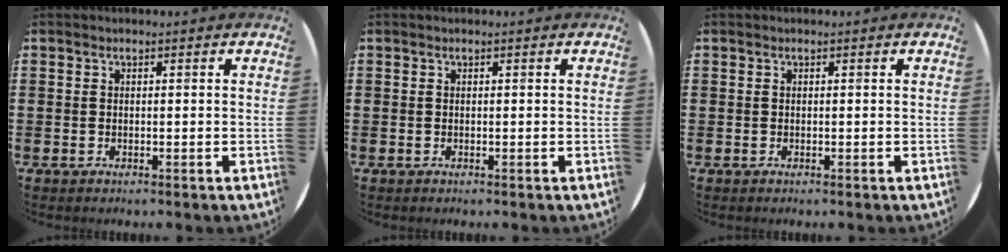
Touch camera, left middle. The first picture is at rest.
{"total": 0.0}
{"total": 0.0}